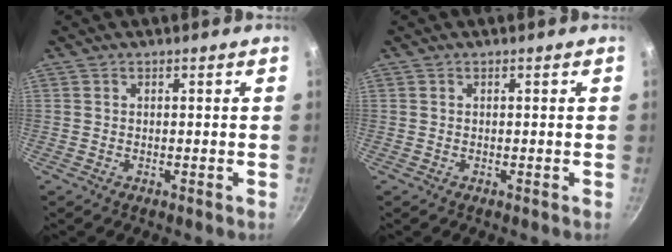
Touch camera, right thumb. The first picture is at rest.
{"total": 0.0}